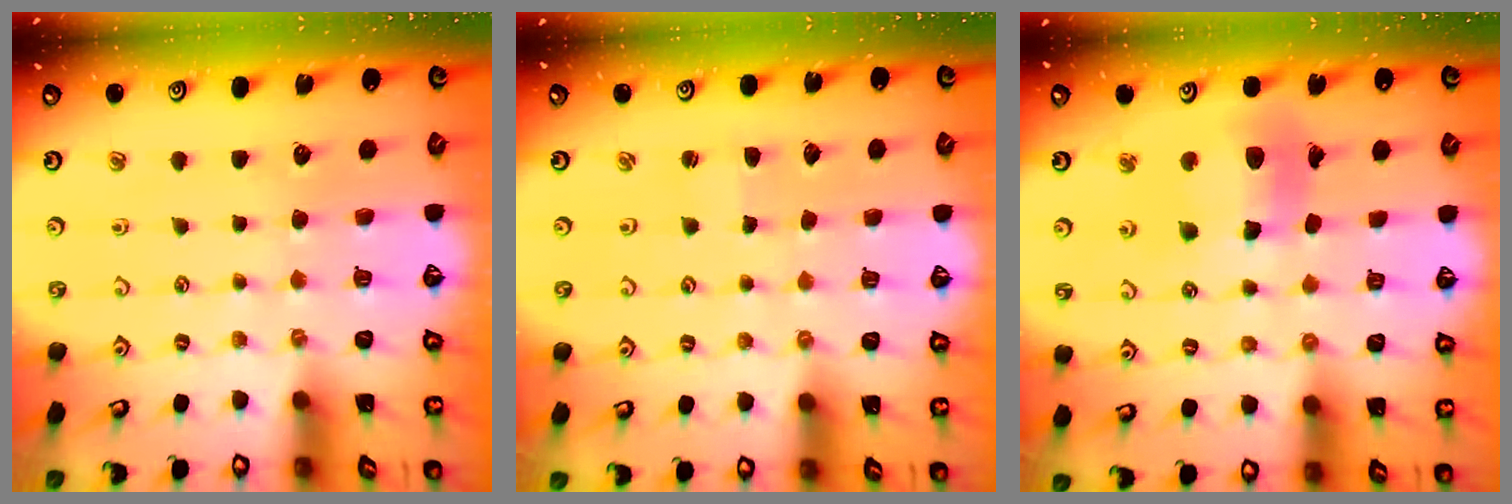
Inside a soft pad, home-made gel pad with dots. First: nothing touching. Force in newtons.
{"total": 1.6, "press": 1.6, "slide": 0.2}
{"total": 12.0, "press": 11.9, "slide": 1.5}